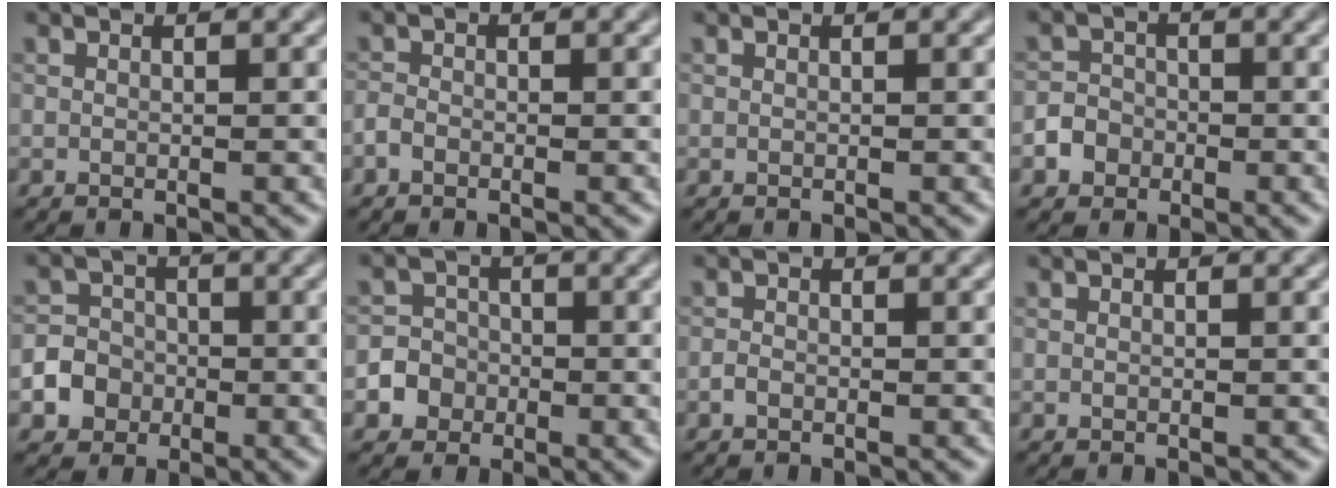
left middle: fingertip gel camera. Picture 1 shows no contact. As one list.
[{"total": 1.0, "force": [-0.7, 0.6, 0.5], "torque": [-0.008, 0.001, -0.017]}, {"total": 0.0}, {"total": 2.3, "force": [-1.1, 2.0, 0.6], "torque": [-0.001, 0.001, -0.023]}, {"total": 3.7, "force": [-1.4, 3.3, 0.9], "torque": [0.008, -0.001, -0.039]}, {"total": 3.6, "force": [-1.5, 3.2, 0.5], "torque": [0.019, 0.000, -0.037]}, {"total": 0.7, "force": [-0.4, 0.4, 0.4], "torque": [-0.006, -0.001, -0.011]}, {"total": 0.0}]